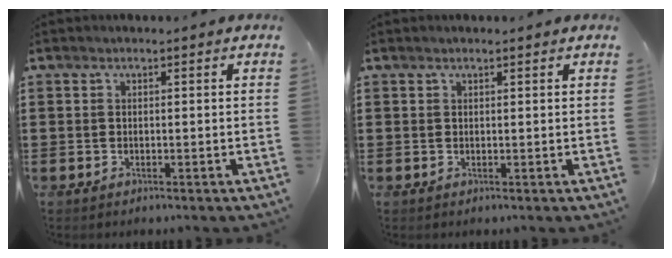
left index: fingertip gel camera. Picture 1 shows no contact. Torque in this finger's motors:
{"motor_torque": [0.13, 0.02, -0.01, 0.00]}